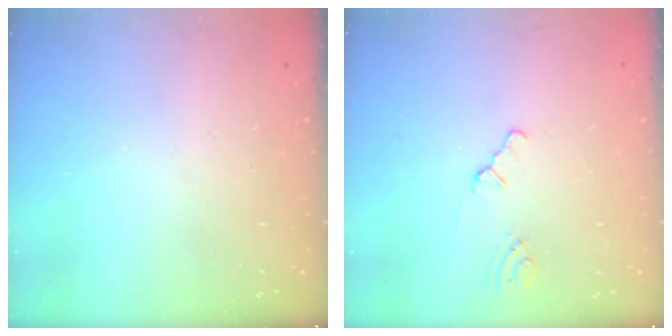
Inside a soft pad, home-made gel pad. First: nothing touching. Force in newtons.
{"total": 1.0, "press": 0.9, "slide": 0.3}